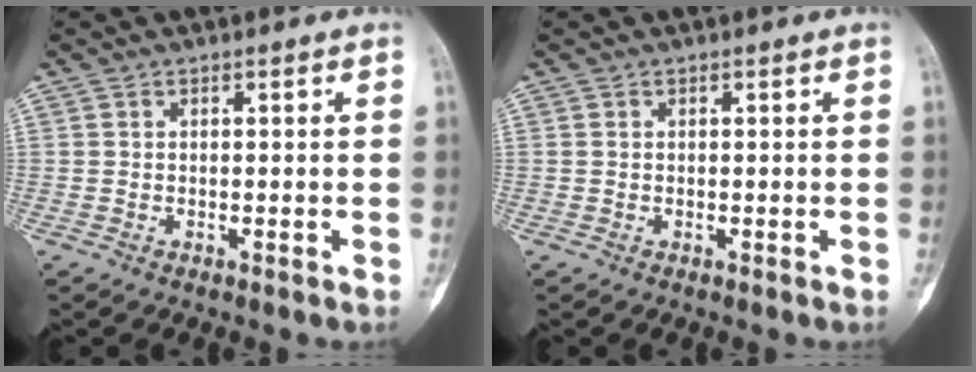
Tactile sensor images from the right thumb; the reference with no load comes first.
{"total": 0.0}